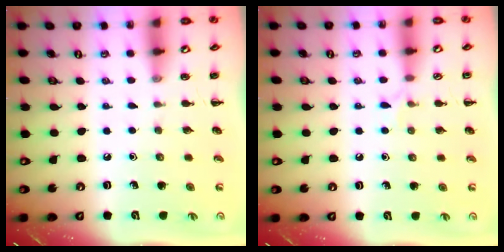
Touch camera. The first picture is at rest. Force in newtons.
{"total": 4.4, "press": 4.1, "slide": 1.5}